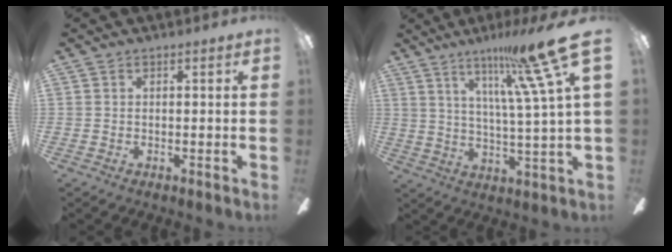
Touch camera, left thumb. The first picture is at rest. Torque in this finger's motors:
{"motor_torque": [0.26, -0.23, -0.31, -0.18, -0.07]}